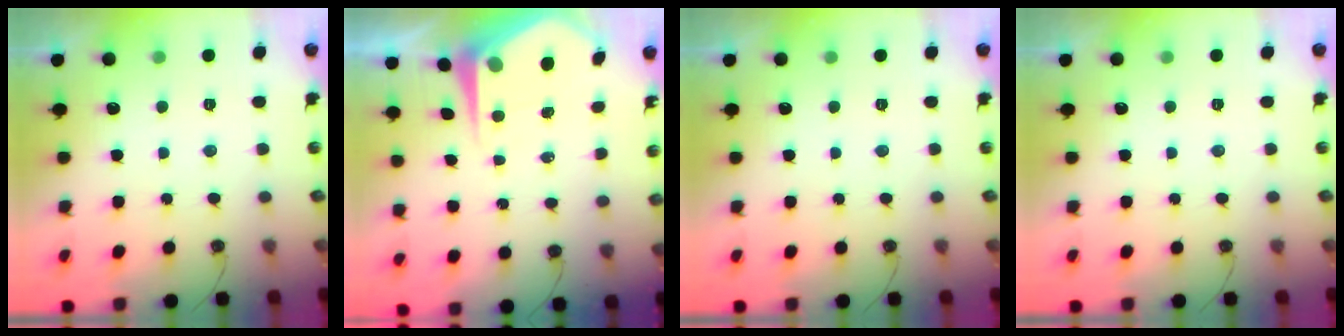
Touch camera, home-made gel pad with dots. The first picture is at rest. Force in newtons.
{"total": 7.2, "press": 7.2, "slide": 0.6}
{"total": 0.0}
{"total": 0.0}